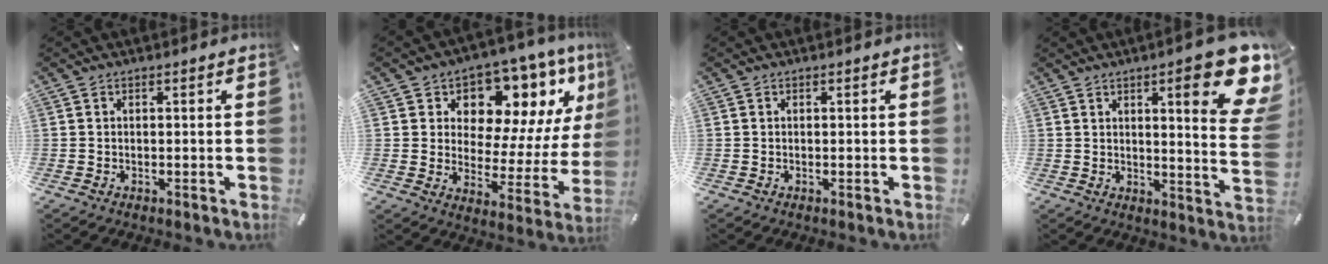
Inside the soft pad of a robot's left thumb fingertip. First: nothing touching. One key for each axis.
{"total": 10.7, "fx": 7.3, "fy": 6.8, "fz": 4.0, "tx": -0.051, "ty": -0.080, "tz": 0.123}
{"total": 0.0}
{"total": 17.6, "fx": 8.8, "fy": 4.1, "fz": 14.7, "tx": -0.189, "ty": -0.062, "tz": 0.130}